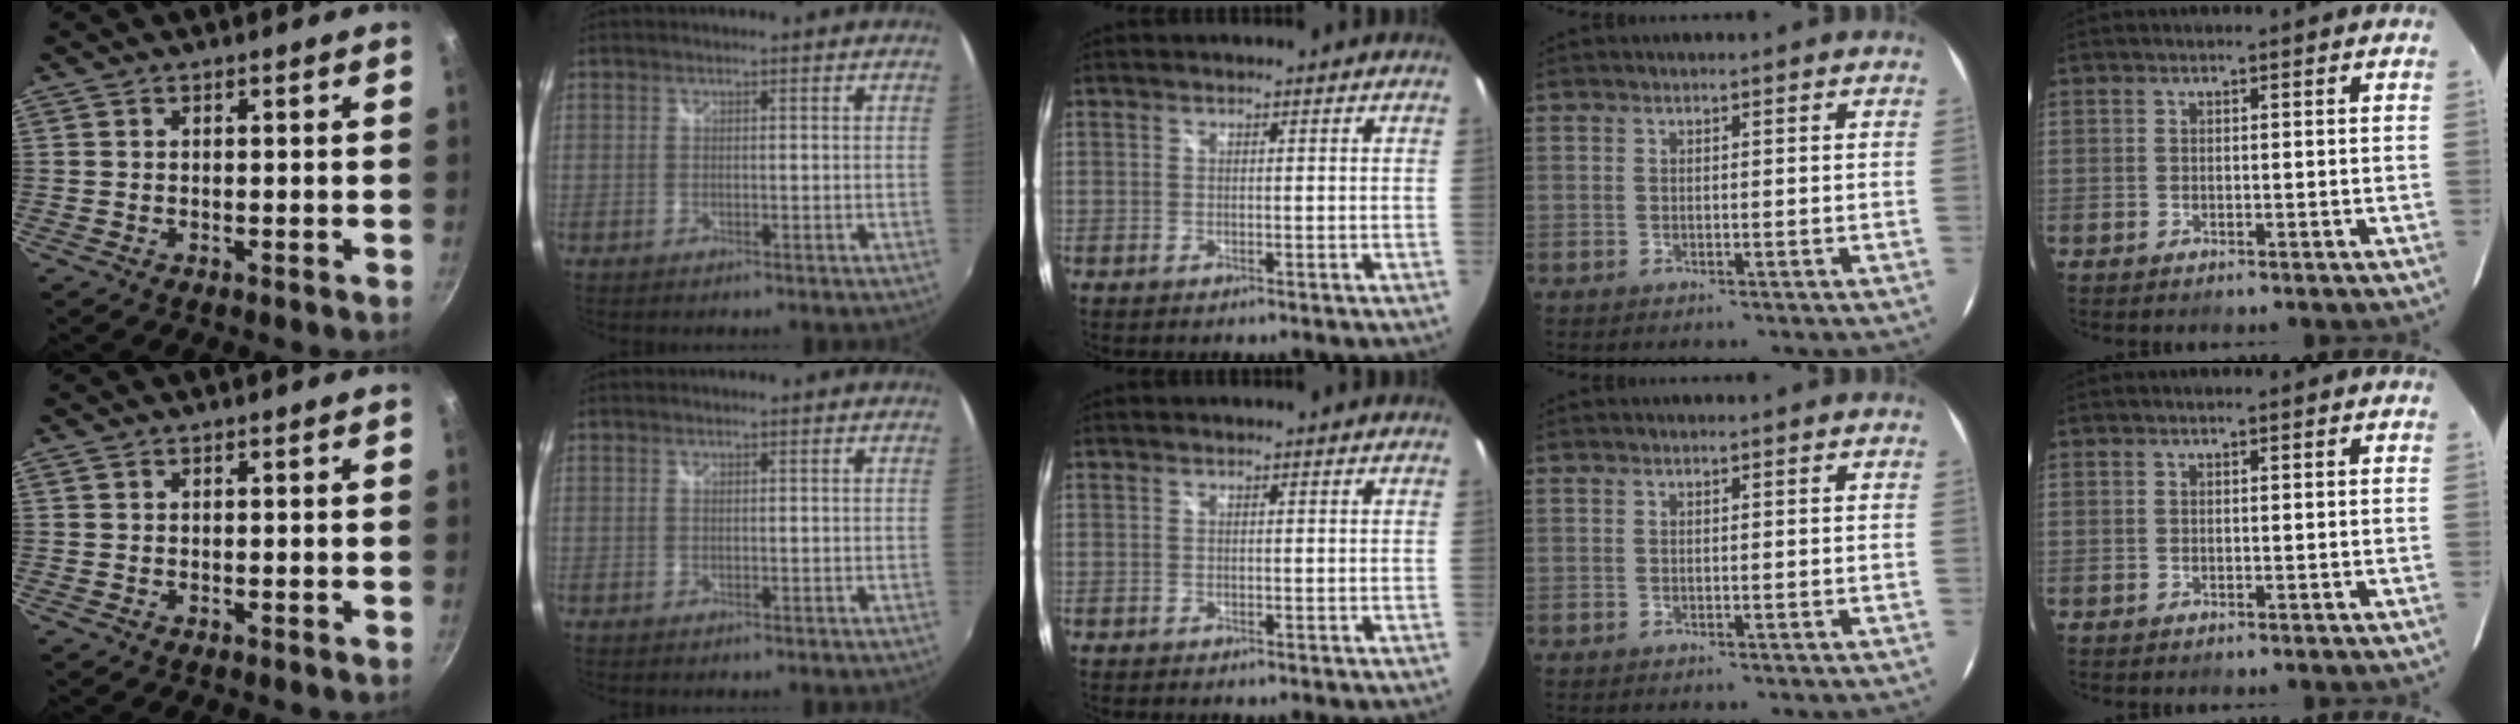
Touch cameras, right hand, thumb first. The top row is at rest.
{}